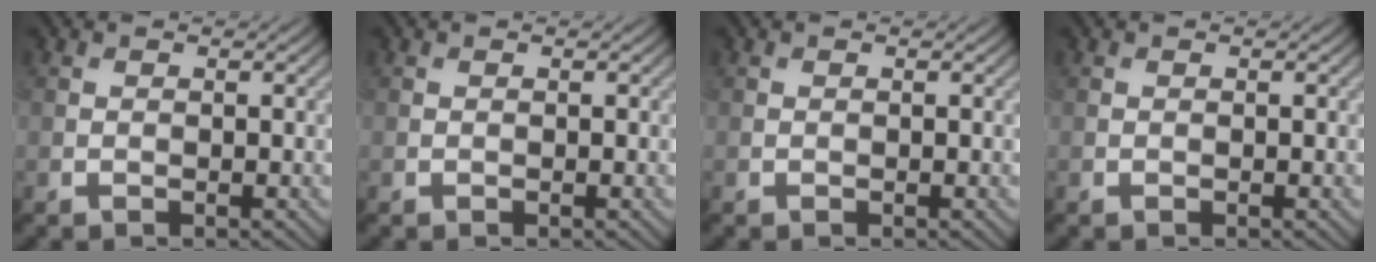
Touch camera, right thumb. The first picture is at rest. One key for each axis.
{"total": 0.0}
{"total": 0.0}
{"total": 0.0}